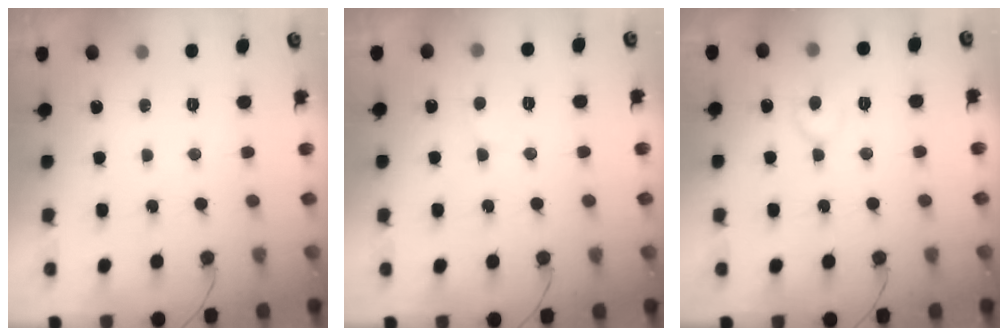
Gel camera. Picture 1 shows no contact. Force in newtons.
{"total": 3.5, "press": 3.5, "slide": 0.3}
{"total": 7.9, "press": 7.9, "slide": 0.8}